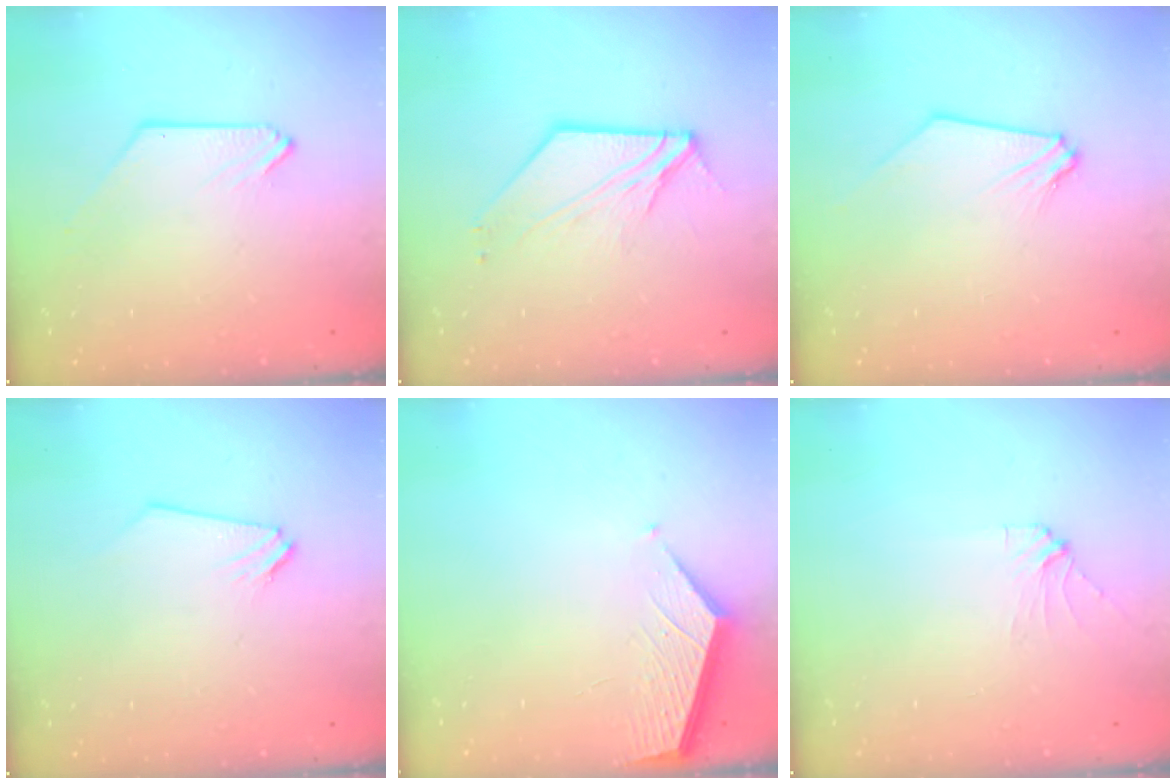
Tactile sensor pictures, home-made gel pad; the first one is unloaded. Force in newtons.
{"total": 7.2, "press": 7.1, "slide": 0.9}
{"total": 0.0}
{"total": 0.0}
{"total": 2.1, "press": 2.1, "slide": 0.2}
{"total": 3.1, "press": 3.0, "slide": 0.8}